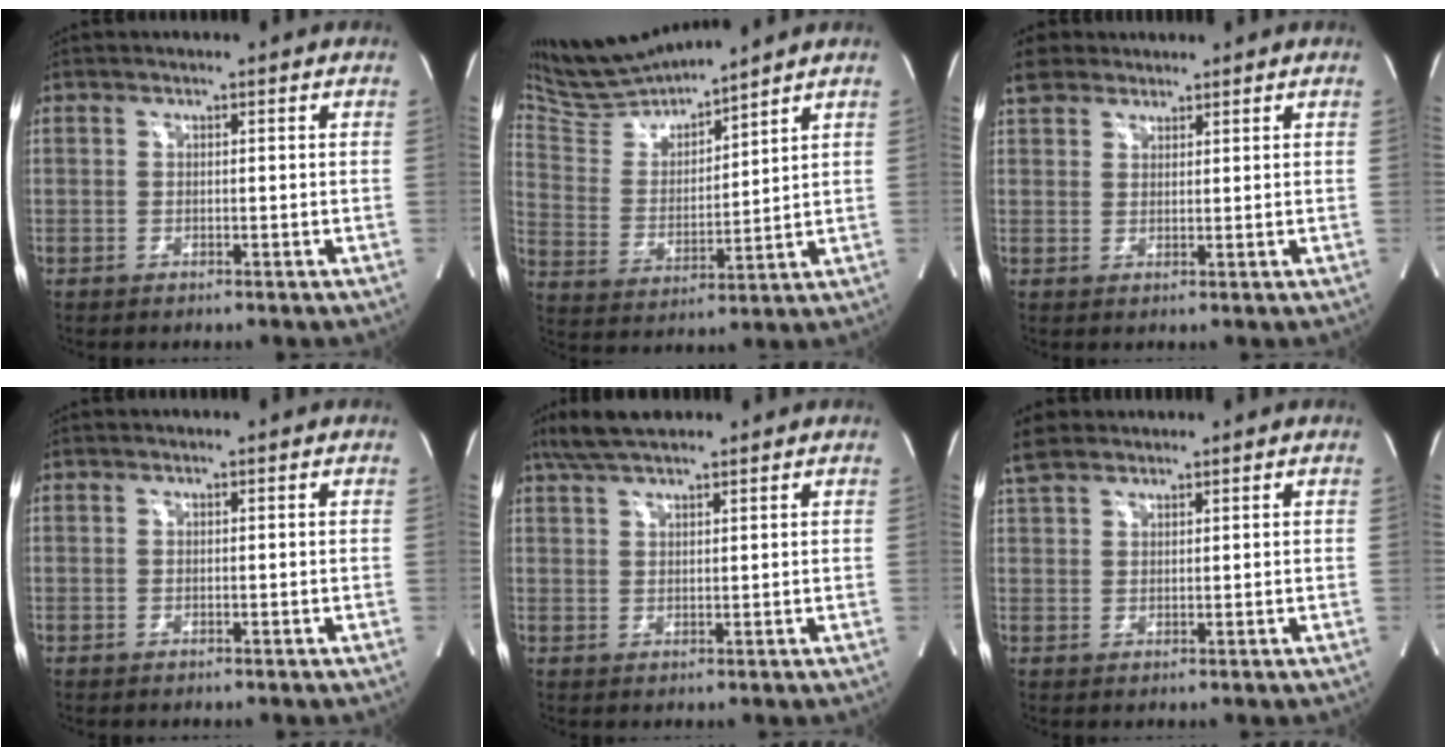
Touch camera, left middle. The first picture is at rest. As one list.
[{"total": 11.4, "force": [11.1, 0.0, 2.6], "torque": [-0.066, 0.006, 0.229]}, {"total": 4.2, "force": [3.3, 2.4, 1.0], "torque": [-0.030, 0.024, 0.065]}, {"total": 0.0}, {"total": 6.2, "force": [5.1, 1.3, 3.4], "torque": [-0.070, 0.023, 0.095]}, {"total": 4.5, "force": [3.7, 1.9, 1.7], "torque": [-0.047, 0.019, 0.077]}]